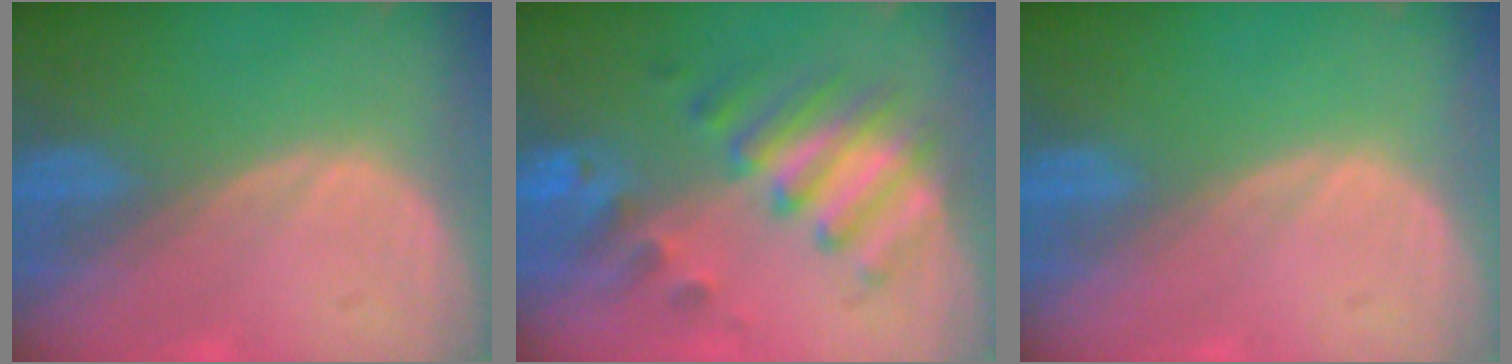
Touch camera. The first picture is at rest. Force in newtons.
{"total": 7.8, "press": 7.7, "slide": 1.7}
{"total": 0.0}